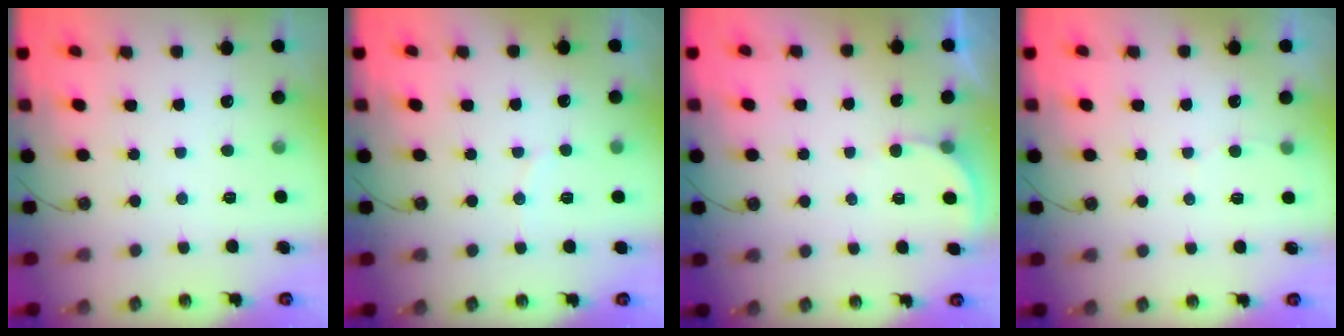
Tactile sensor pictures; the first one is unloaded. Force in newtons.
{"total": 3.1, "press": 2.9, "slide": 1.0}
{"total": 2.7, "press": 2.7, "slide": 0.3}
{"total": 2.3, "press": 2.3, "slide": 0.3}